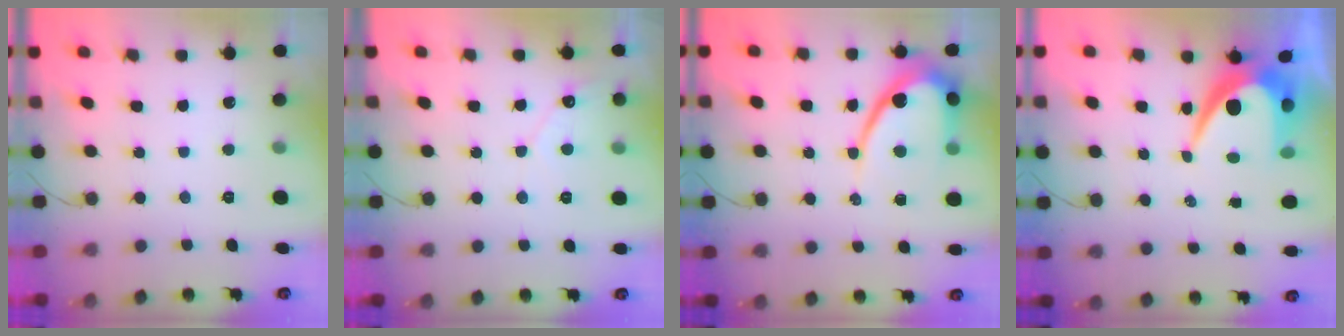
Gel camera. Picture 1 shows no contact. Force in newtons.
{"total": 4.0, "press": 3.9, "slide": 0.2}
{"total": 10.8, "press": 10.8, "slide": 0.9}
{"total": 9.9, "press": 9.9, "slide": 0.8}